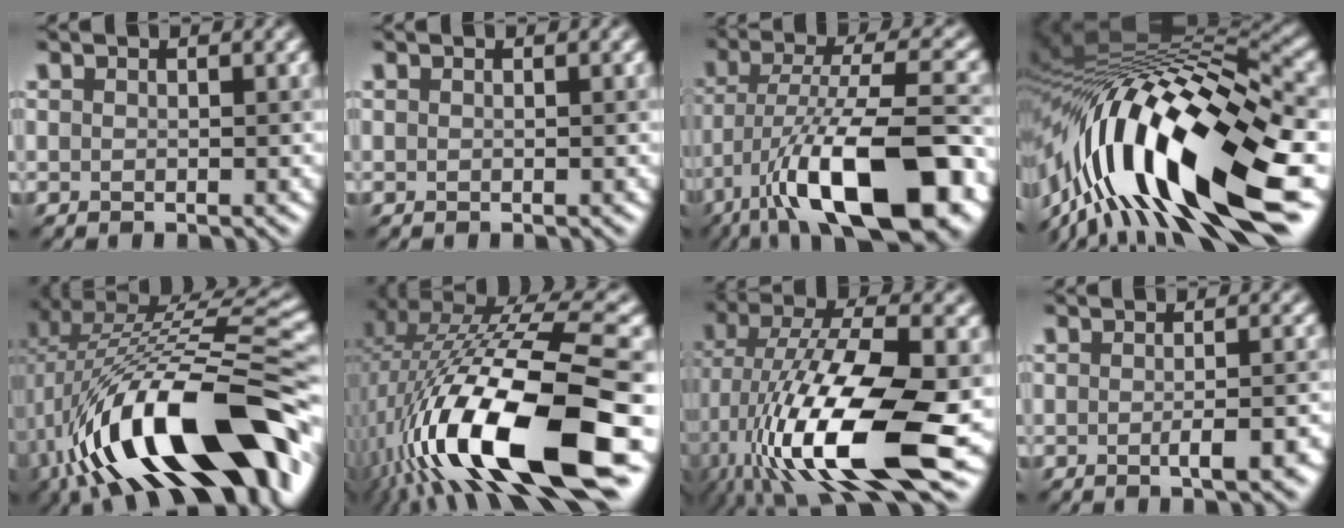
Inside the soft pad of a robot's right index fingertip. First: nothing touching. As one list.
[{"total": 0.0}, {"total": 15.0, "force": [-6.9, 4.9, 12.3], "torque": [-0.205, 0.004, -0.115]}, {"total": 17.6, "force": [-5.3, 4.9, 16.0], "torque": [-0.280, 0.016, -0.094]}, {"total": 16.9, "force": [-4.6, 7.0, 14.7], "torque": [-0.227, 0.022, -0.082]}, {"total": 16.3, "force": [-4.9, 5.1, 14.6], "torque": [-0.272, 0.002, -0.081]}, {"total": 15.3, "force": [-4.0, 5.6, 13.6], "torque": [-0.253, -0.004, -0.076]}, {"total": 3.6, "force": [-1.0, 0.9, 3.3], "torque": [-0.042, -0.001, -0.012]}]